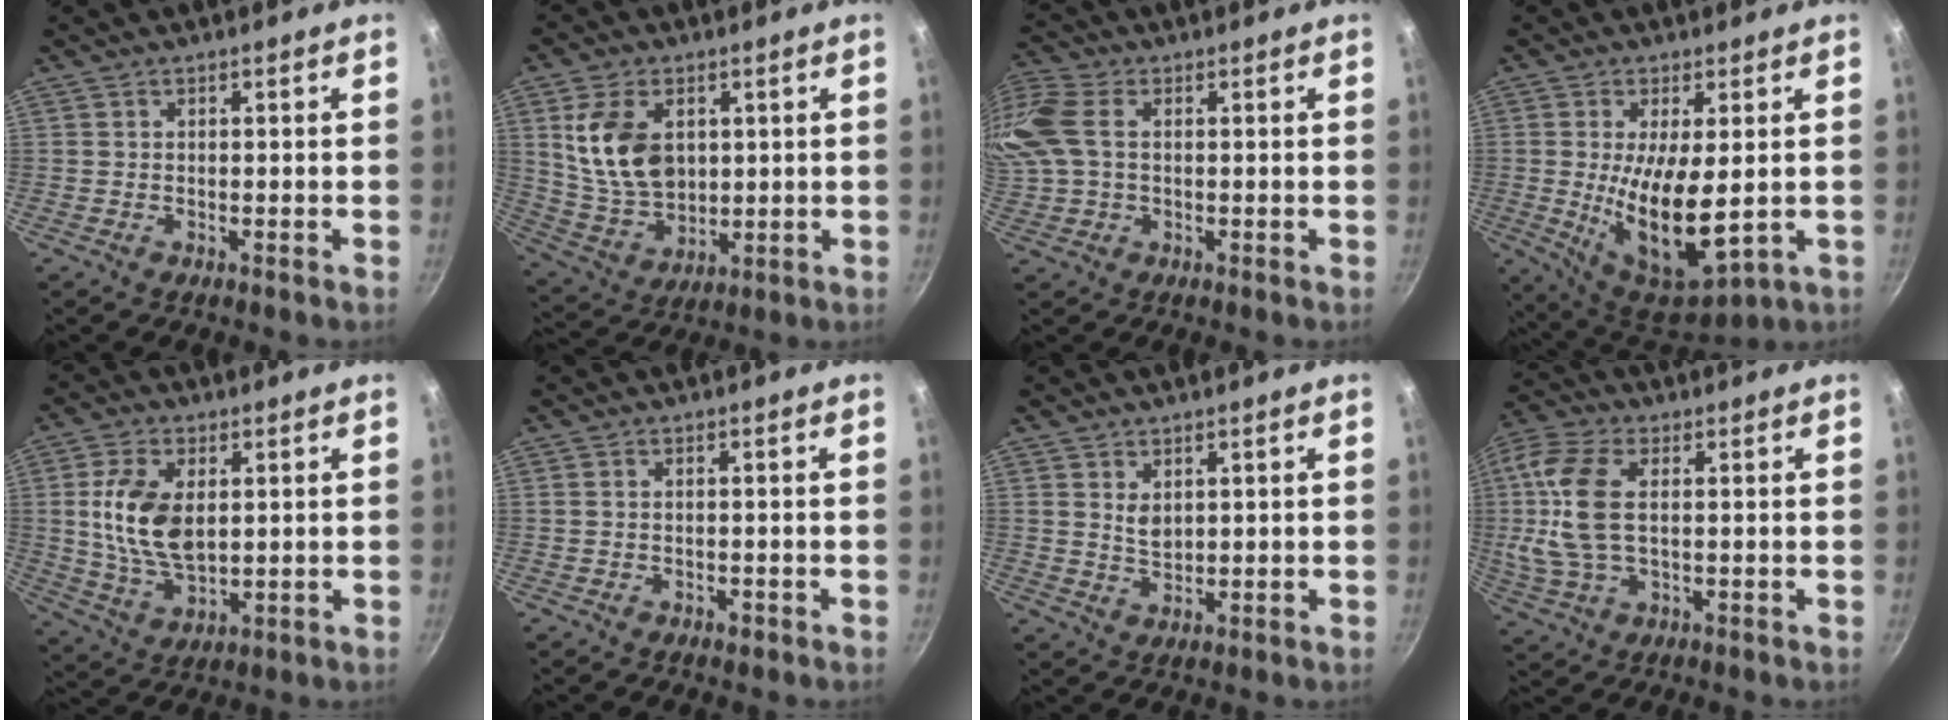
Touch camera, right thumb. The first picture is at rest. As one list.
[{"total": 13.9, "force": [3.1, 9.5, 9.7], "torque": [-0.163, -0.023, 0.072]}, {"total": 13.9, "force": [2.0, 9.5, 9.9], "torque": [-0.236, 0.025, 0.031]}, {"total": 15.2, "force": [-0.7, 6.1, 13.9], "torque": [-0.232, -0.017, 0.007]}, {"total": 12.6, "force": [2.0, 7.2, 10.0], "torque": [-0.182, -0.013, 0.043]}, {"total": 1.3, "force": [-0.7, 0.6, 0.9], "torque": [-0.018, 0.005, -0.009]}, {"total": 3.3, "force": [1.4, 2.1, 2.2], "torque": [-0.034, -0.011, 0.028]}, {"total": 13.1, "force": [1.3, 6.9, 11.1], "torque": [-0.237, 0.011, 0.018]}]